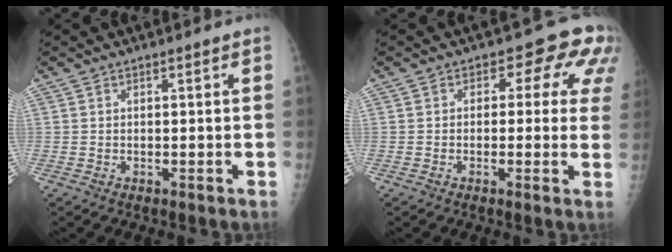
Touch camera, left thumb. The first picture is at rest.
{"total": 8.3, "force": [2.7, 5.1, 5.9], "torque": [-0.015, 0.003, 0.014]}